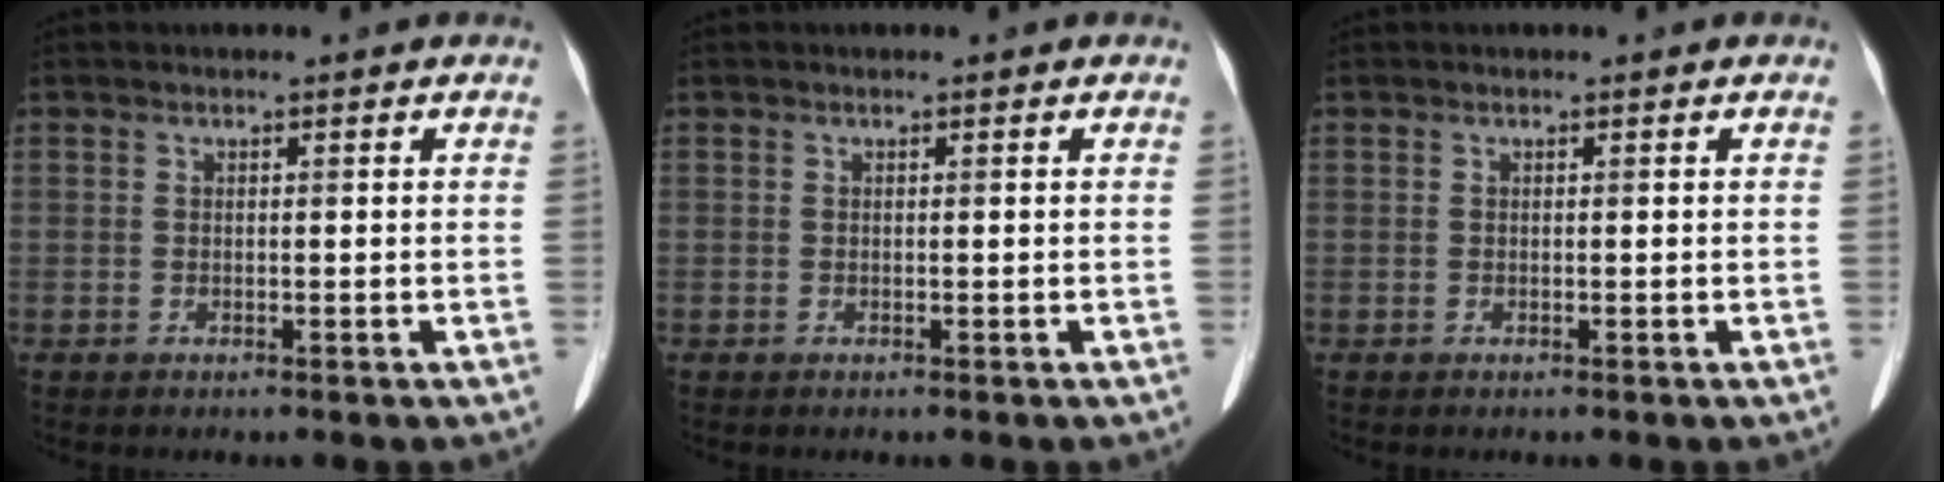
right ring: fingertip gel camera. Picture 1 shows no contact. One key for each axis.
{"total": 0.0}
{"total": 0.0}